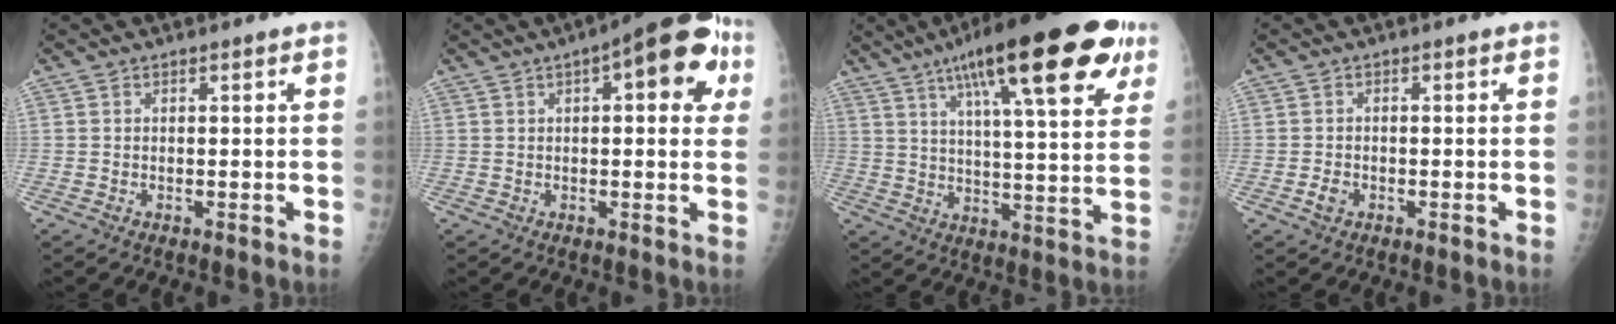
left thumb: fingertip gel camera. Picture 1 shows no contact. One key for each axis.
{"total": 13.3, "fx": 4.5, "fy": 5.1, "fz": 11.4, "tx": -0.109, "ty": 0.013, "tz": 0.045}
{"total": 25.6, "fx": 13.4, "fy": 6.3, "fz": 20.9, "tx": -0.299, "ty": -0.012, "tz": 0.198}
{"total": 1.8, "fx": -0.8, "fy": 1.3, "fz": 0.9, "tx": -0.015, "ty": 0.002, "tz": -0.015}